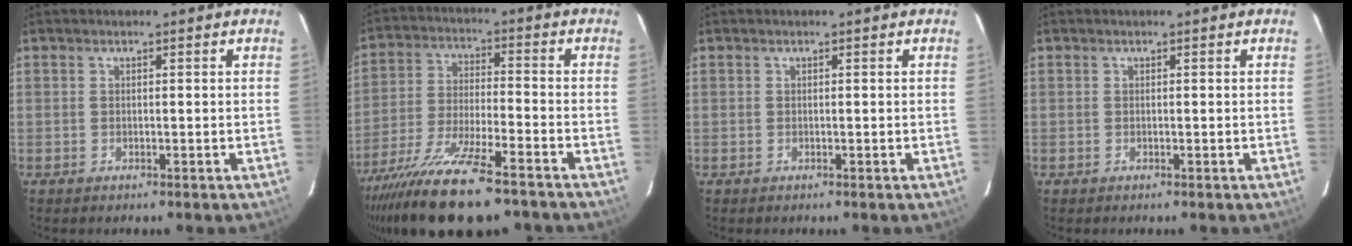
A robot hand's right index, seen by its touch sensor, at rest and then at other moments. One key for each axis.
{"total": 20.4, "fx": -16.1, "fy": 3.9, "fz": 11.9, "tx": -0.240, "ty": -0.057, "tz": -0.277}
{"total": 0.0}
{"total": 0.0}